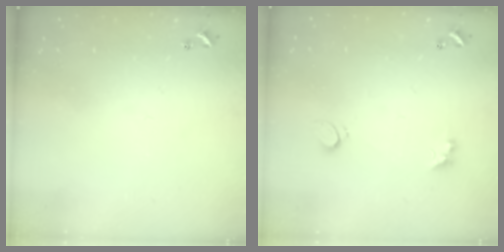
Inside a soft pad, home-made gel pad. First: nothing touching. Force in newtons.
{"total": 3.0, "press": 2.7, "slide": 1.1}